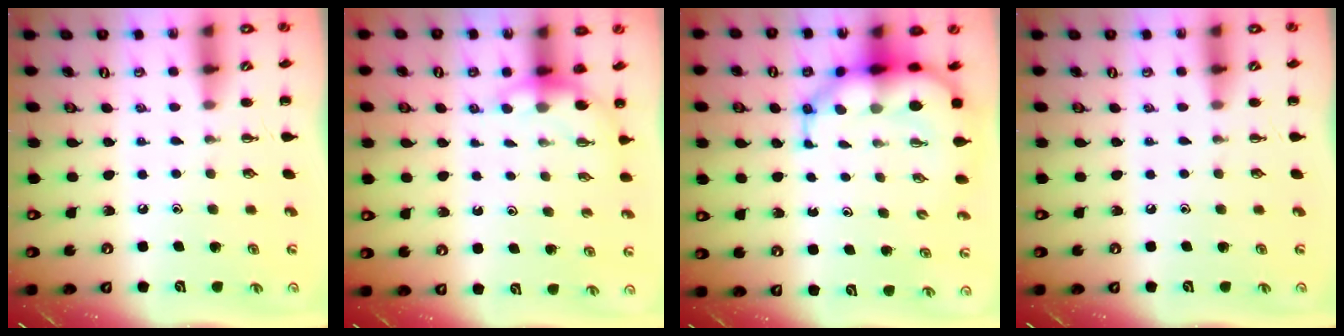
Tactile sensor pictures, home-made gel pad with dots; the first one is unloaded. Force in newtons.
{"total": 4.3, "press": 4.2, "slide": 1.0}
{"total": 8.6, "press": 8.3, "slide": 2.4}
{"total": 0.0}